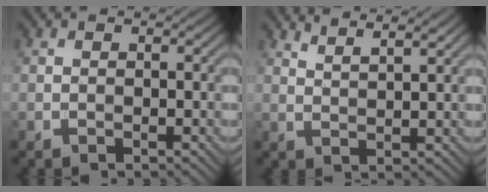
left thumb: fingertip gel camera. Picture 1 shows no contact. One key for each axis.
{"total": 4.8, "fx": 3.9, "fy": 0.7, "fz": 2.7, "tx": -0.032, "ty": 0.002, "tz": 0.064}